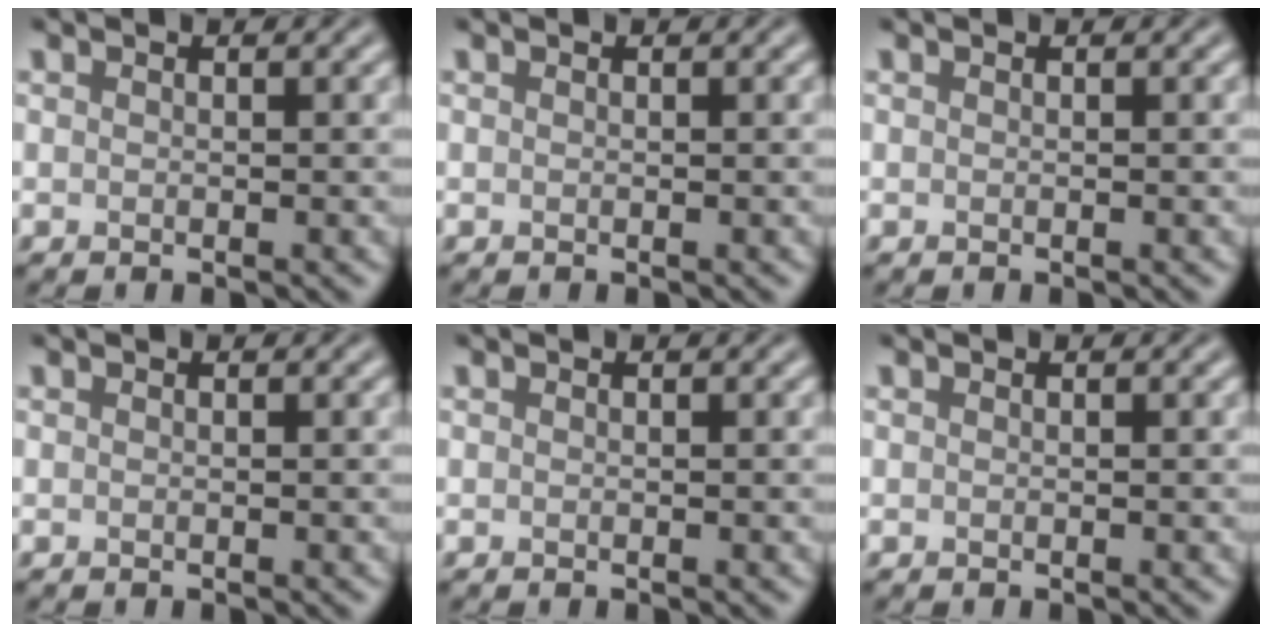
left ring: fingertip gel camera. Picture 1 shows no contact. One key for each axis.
{"total": 0.0}
{"total": 0.0}
{"total": 0.0}
{"total": 0.0}
{"total": 0.0}